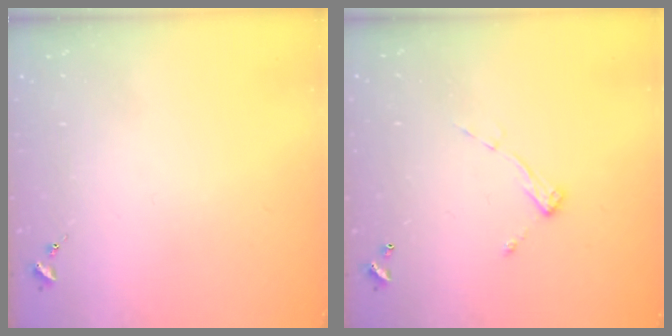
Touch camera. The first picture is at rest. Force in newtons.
{"total": 6.7, "press": 6.7, "slide": 0.3}